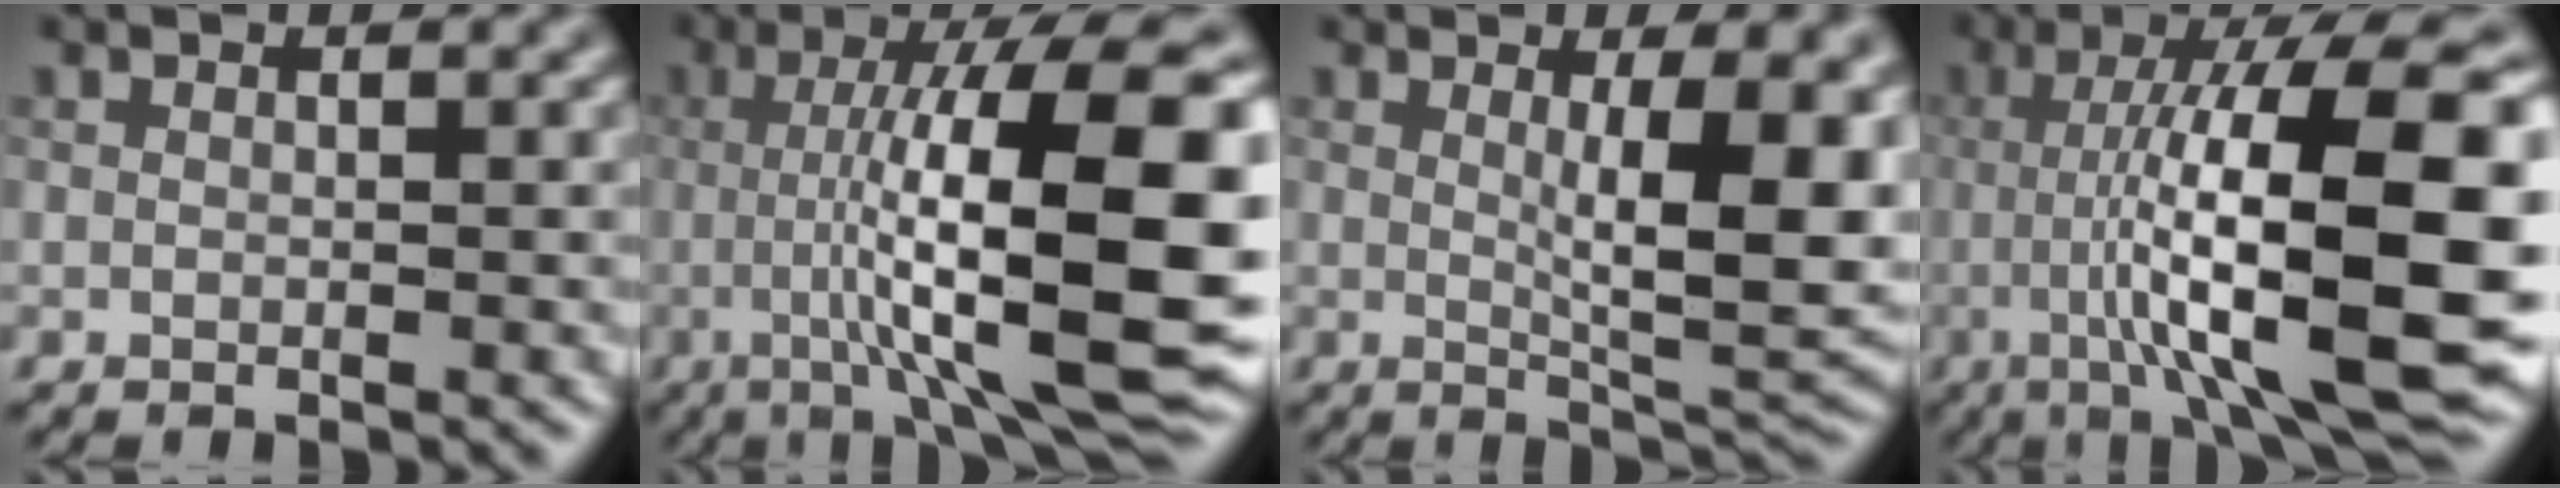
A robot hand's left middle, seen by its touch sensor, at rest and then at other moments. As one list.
[{"total": 14.9, "force": [-0.9, 2.9, 14.6], "torque": [-0.209, 0.017, -0.009]}, {"total": 8.8, "force": [1.4, 2.3, 8.4], "torque": [-0.118, -0.014, 0.029]}, {"total": 15.3, "force": [-1.5, 2.8, 14.9], "torque": [-0.220, 0.024, -0.016]}]